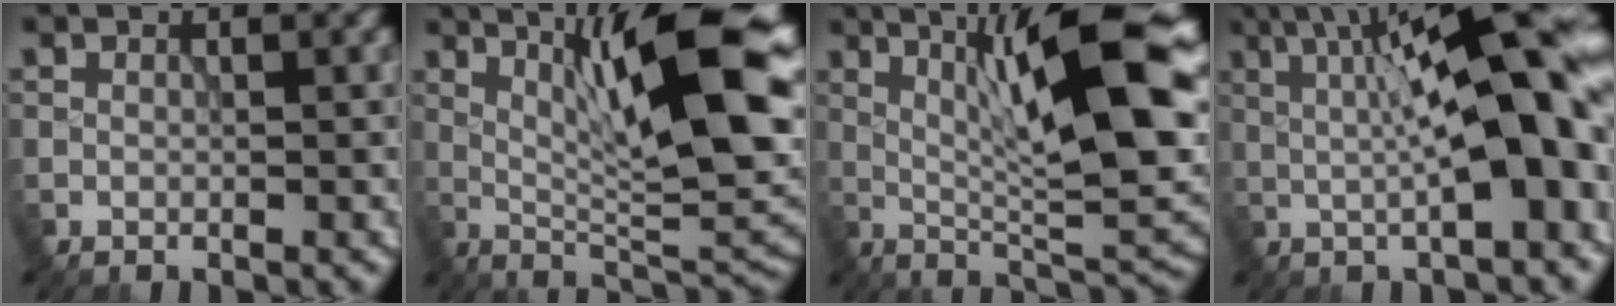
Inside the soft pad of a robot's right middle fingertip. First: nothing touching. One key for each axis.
{"total": 12.6, "fx": 3.4, "fy": 2.6, "fz": 11.8, "tx": -0.170, "ty": 0.007, "tz": 0.058}
{"total": 14.2, "fx": 3.1, "fy": 3.3, "fz": 13.5, "tx": -0.192, "ty": 0.008, "tz": 0.045}
{"total": 13.9, "fx": 1.3, "fy": 3.2, "fz": 13.5, "tx": -0.162, "ty": 0.022, "tz": 0.017}